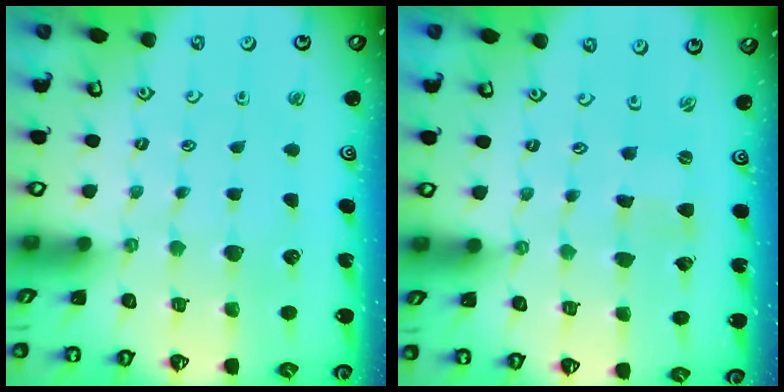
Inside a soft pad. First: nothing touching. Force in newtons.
{"total": 0.0}